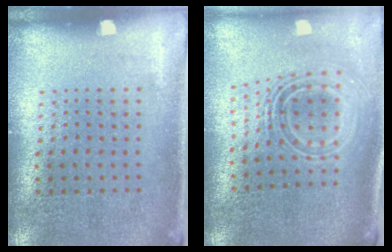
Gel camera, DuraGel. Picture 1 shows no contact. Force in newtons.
{"total": 2.3, "press": 1.7, "slide": 1.6}